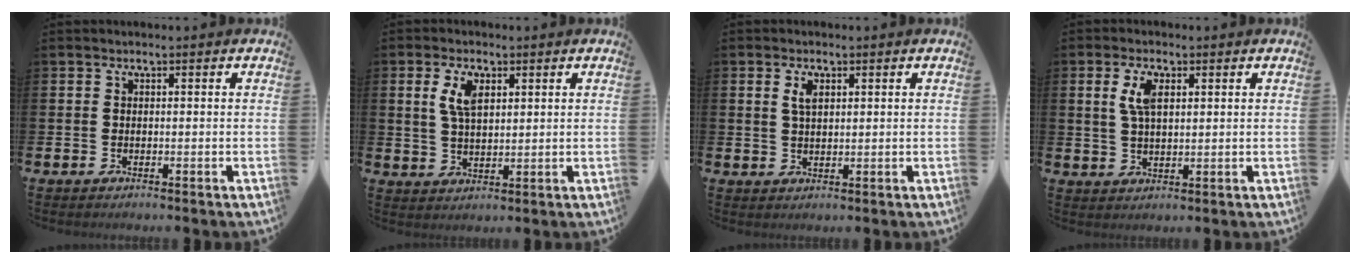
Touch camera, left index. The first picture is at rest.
{"total": 4.5, "force": [2.3, 2.2, 3.2], "torque": [-0.046, -0.001, 0.036]}
{"total": 1.9, "force": [1.3, 0.9, 1.1], "torque": [0.000, -0.007, 0.018]}
{"total": 4.2, "force": [2.0, 1.8, 3.2], "torque": [-0.047, -0.002, 0.029]}